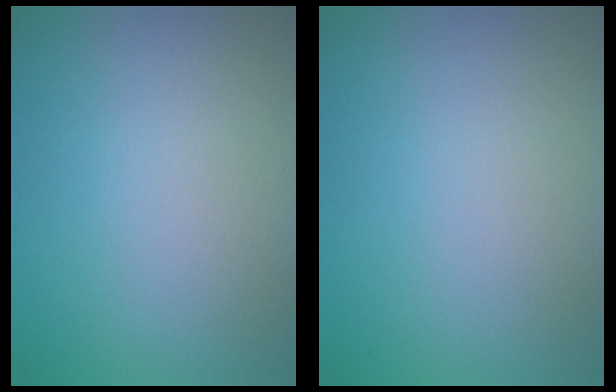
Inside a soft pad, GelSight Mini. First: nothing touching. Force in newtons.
{"total": 0.0}